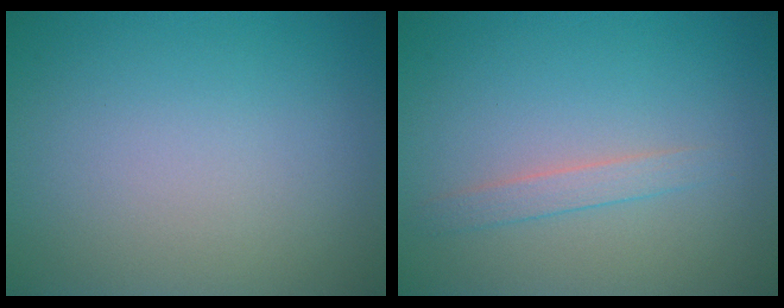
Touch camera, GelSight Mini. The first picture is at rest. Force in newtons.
{"total": 1.5, "press": 1.5, "slide": 0.1}